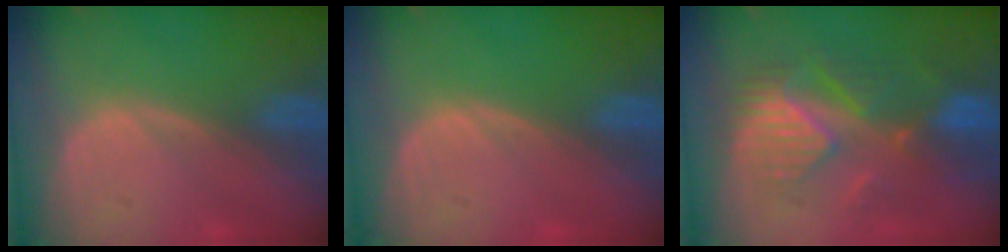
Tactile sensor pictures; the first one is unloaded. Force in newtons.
{"total": 0.0}
{"total": 8.6, "press": 8.6, "slide": 0.3}